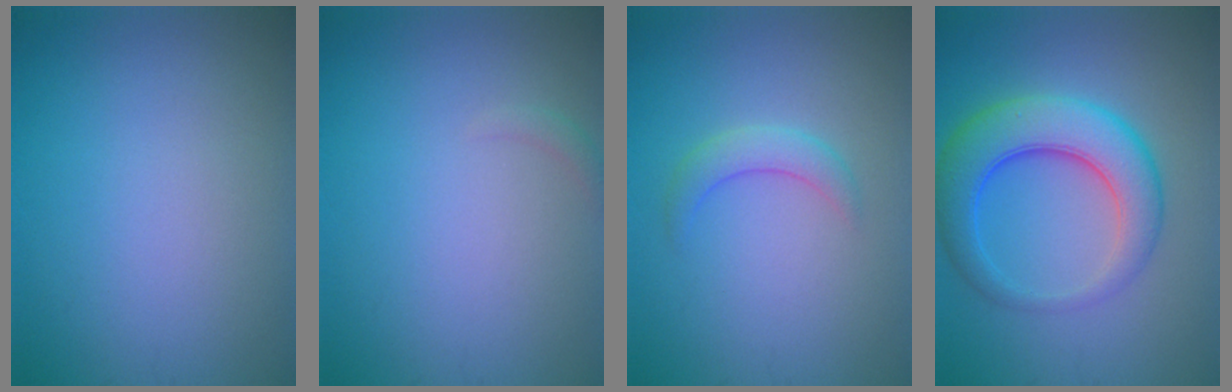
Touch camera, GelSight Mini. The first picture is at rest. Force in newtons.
{"total": 0.7, "press": 0.7, "slide": 0.2}
{"total": 2.0, "press": 2.0, "slide": 0.0}
{"total": 6.8, "press": 6.8, "slide": 0.2}